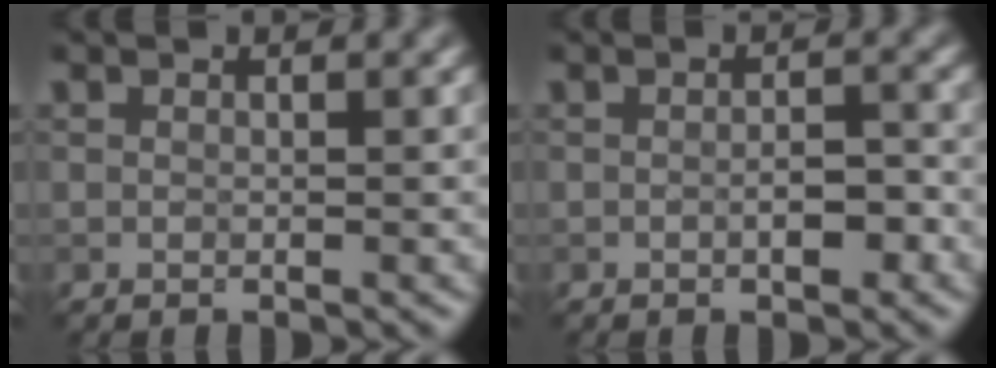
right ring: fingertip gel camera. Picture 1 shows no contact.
{"total": 1.9, "force": [-0.7, 0.8, 1.6], "torque": [-0.026, 0.002, -0.014]}